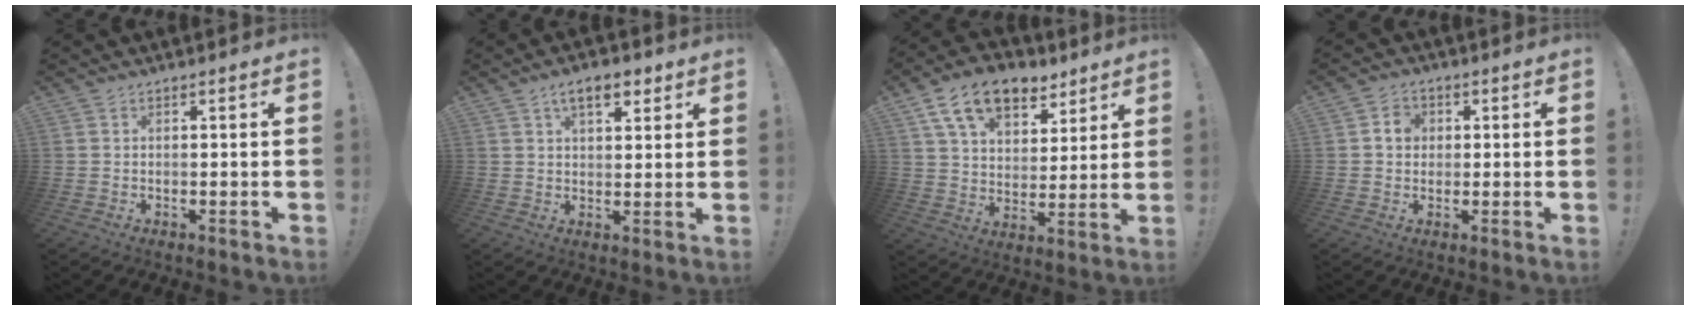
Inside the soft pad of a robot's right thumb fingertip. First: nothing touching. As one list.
[{"total": 7.6, "force": [4.2, 3.6, 5.2], "torque": [-0.074, -0.006, 0.073]}, {"total": 15.9, "force": [9.6, 9.3, 8.6], "torque": [-0.139, -0.049, 0.176]}, {"total": 4.6, "force": [0.8, 3.9, 2.2], "torque": [-0.036, 0.005, 0.015]}]